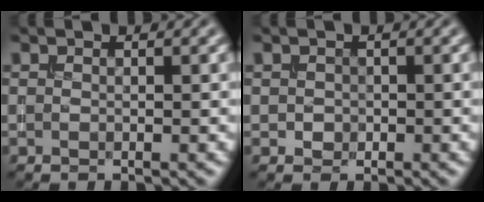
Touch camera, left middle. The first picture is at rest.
{"total": 0.6, "force": [0.0, 0.6, 0.0], "torque": [0.003, -0.001, -0.001]}